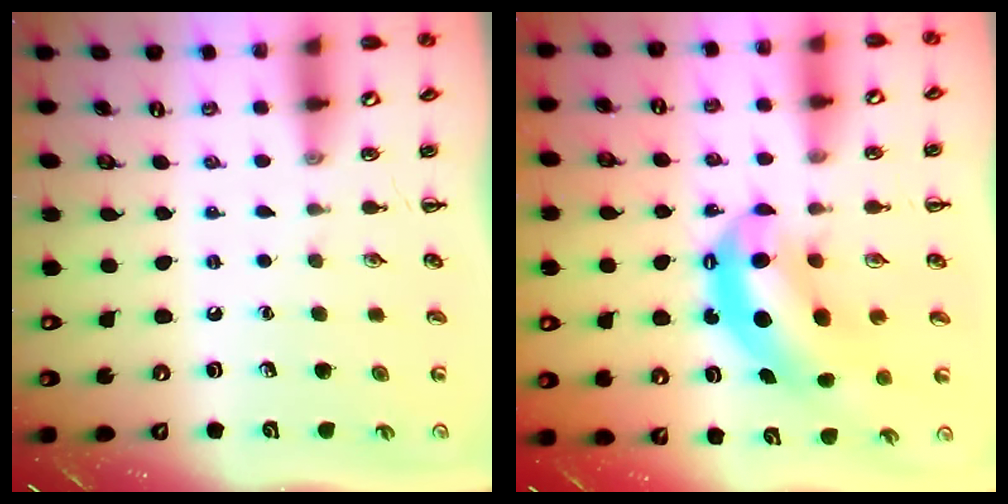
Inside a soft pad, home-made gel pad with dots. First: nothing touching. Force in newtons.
{"total": 10.1, "press": 9.7, "slide": 2.7}